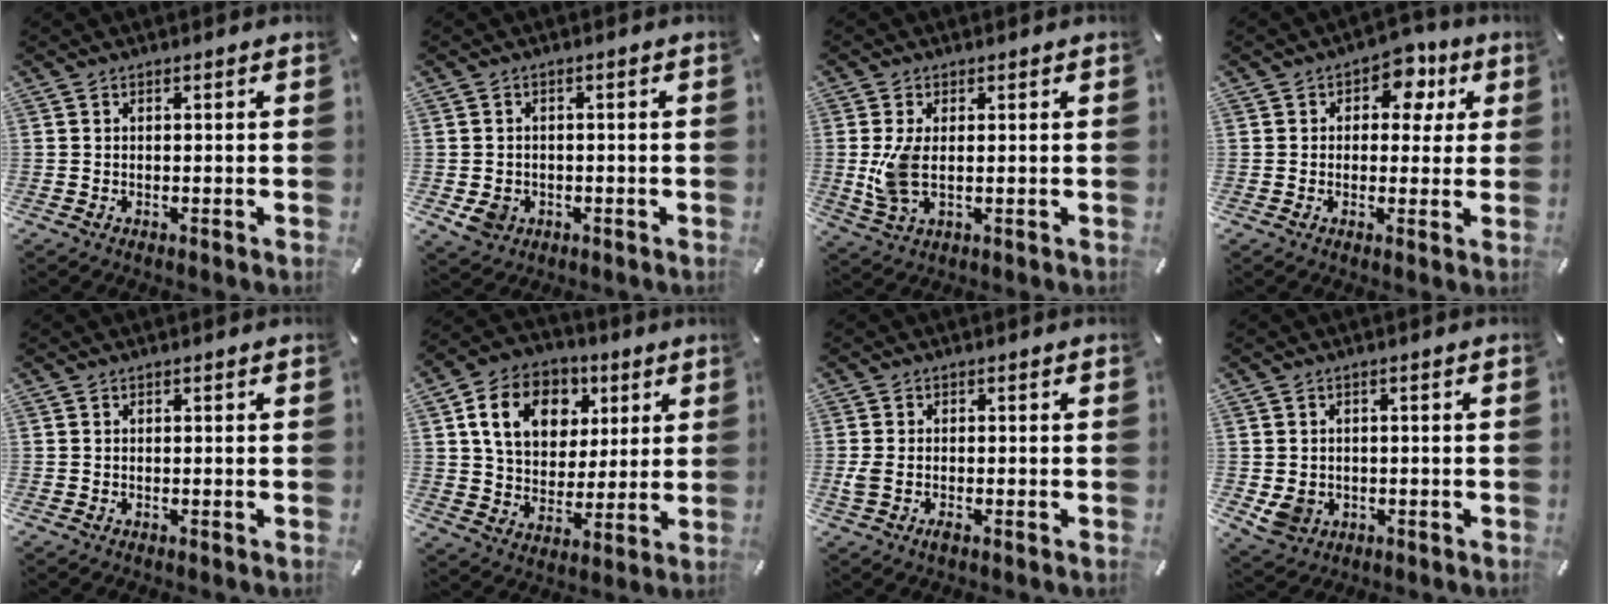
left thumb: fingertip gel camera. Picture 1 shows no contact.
{"total": 4.1, "force": [-1.3, 3.6, 1.6], "torque": [-0.030, -0.002, -0.023]}
{"total": 6.9, "force": [0.9, 3.4, 5.9], "torque": [-0.121, -0.011, 0.010]}
{"total": 8.0, "force": [2.7, 5.7, 4.9], "torque": [-0.051, -0.006, 0.040]}
{"total": 0.0}
{"total": 14.0, "force": [5.3, 11.0, 6.7], "torque": [-0.111, -0.006, 0.100]}
{"total": 2.2, "force": [-0.7, 1.2, 1.8], "torque": [-0.040, -0.001, -0.013]}
{"total": 4.7, "force": [-0.6, 4.2, 1.8], "torque": [-0.047, 0.000, -0.010]}